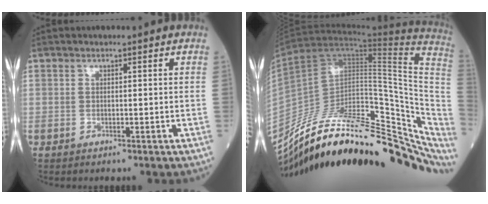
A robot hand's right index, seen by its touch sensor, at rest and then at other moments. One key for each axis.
{"total": 30.9, "fx": -21.0, "fy": 11.6, "fz": 19.5, "tx": -0.243, "ty": 0.018, "tz": -0.310}